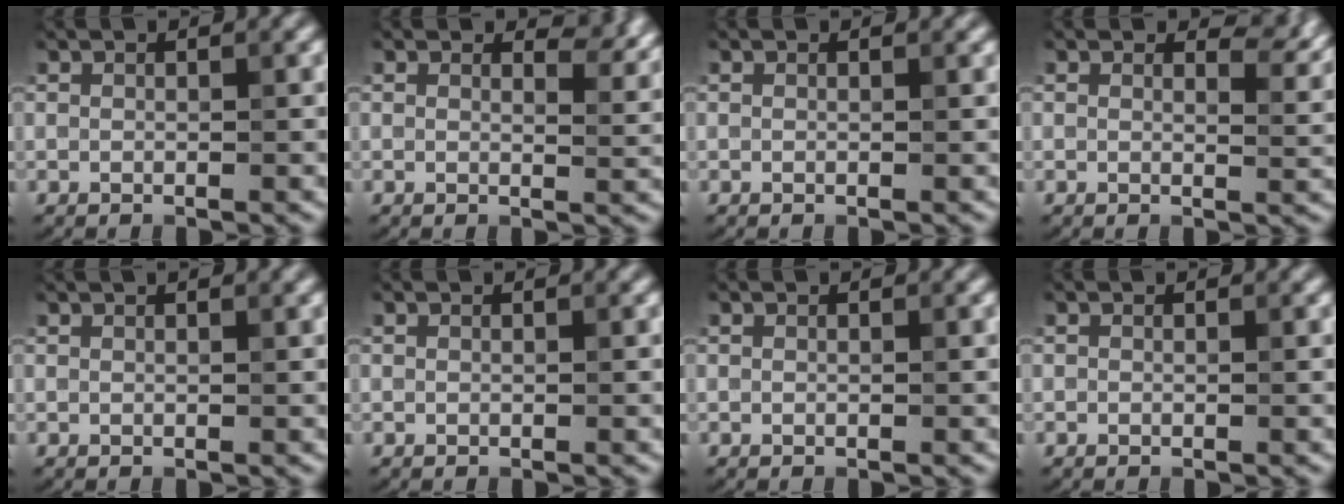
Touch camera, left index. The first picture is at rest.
{"total": 3.4, "force": [2.5, 1.3, 2.0], "torque": [-0.026, -0.003, 0.030]}
{"total": 0.0}
{"total": 3.5, "force": [2.2, 1.6, 2.3], "torque": [-0.027, -0.003, 0.028]}
{"total": 1.0, "force": [0.7, 0.2, 0.7], "torque": [-0.007, 0.002, 0.006]}
{"total": 0.0}
{"total": 0.0}
{"total": 0.0}